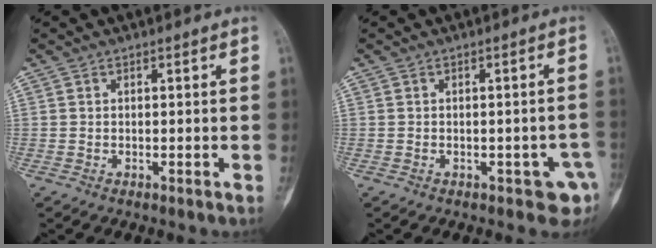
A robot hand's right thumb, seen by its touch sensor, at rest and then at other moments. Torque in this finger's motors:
{"motor_torque": [0.60, 0.26, 0.31, -0.27, 0.08]}